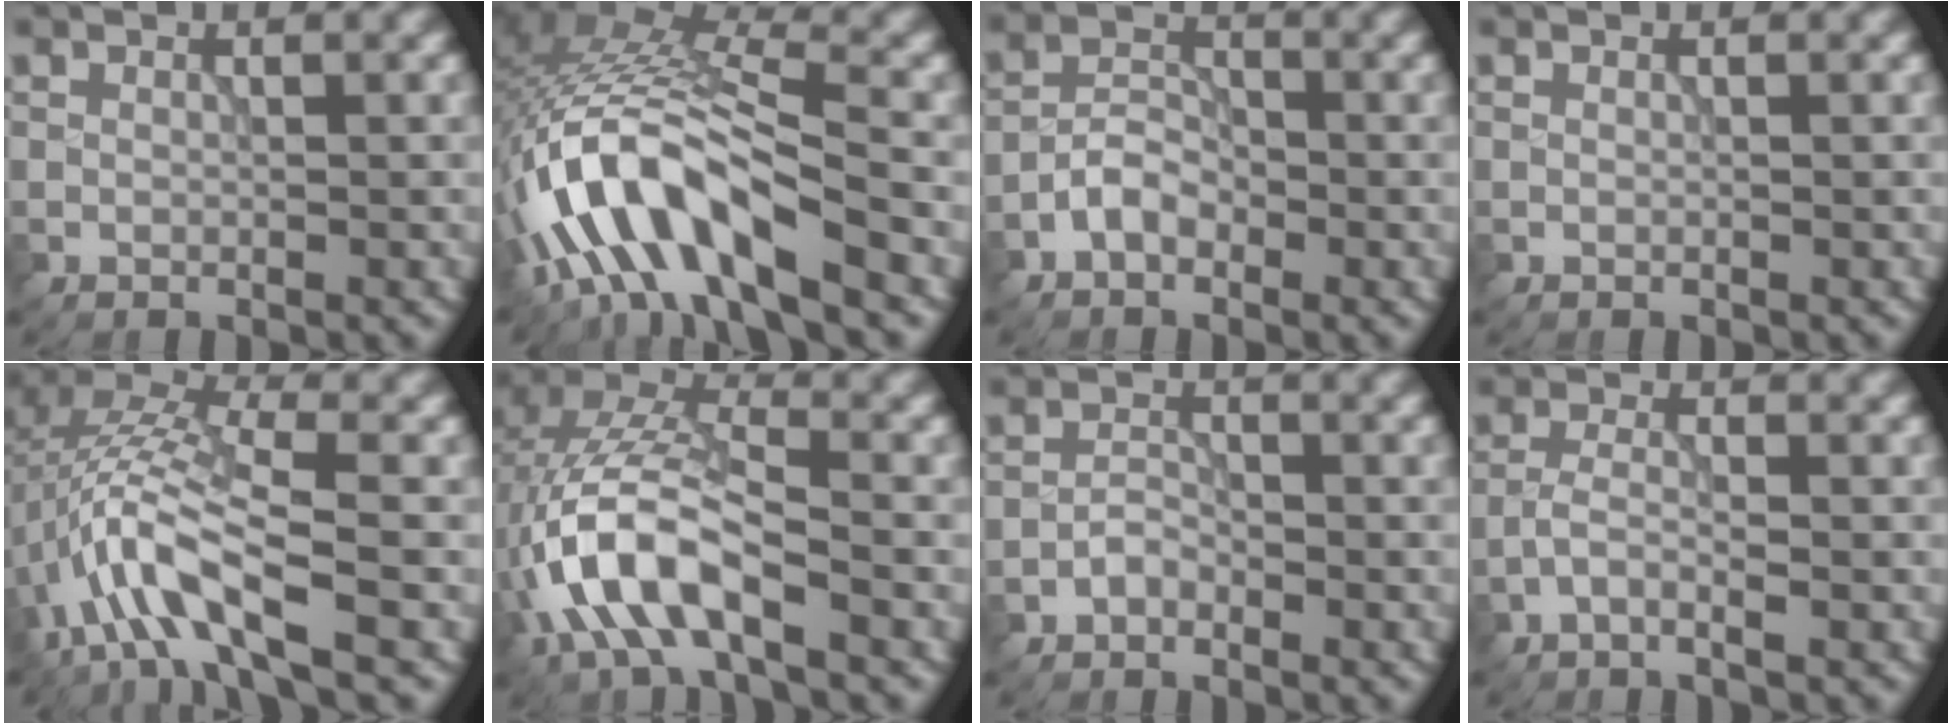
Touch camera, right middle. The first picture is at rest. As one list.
[{"total": 9.5, "force": [-5.0, 2.9, 7.5], "torque": [-0.137, 0.015, -0.095]}, {"total": 2.6, "force": [-1.6, 1.5, 1.5], "torque": [-0.023, 0.010, -0.035]}, {"total": 0.0}, {"total": 7.2, "force": [-2.1, 2.4, 6.4], "torque": [-0.137, 0.014, -0.053]}, {"total": 8.5, "force": [-3.0, 3.7, 7.0], "torque": [-0.152, 0.012, -0.062]}, {"total": 1.3, "force": [-1.0, 0.6, 0.6], "torque": [-0.010, 0.004, -0.023]}, {"total": 1.8, "force": [-1.1, 0.3, 1.4], "torque": [-0.029, 0.005, -0.031]}]